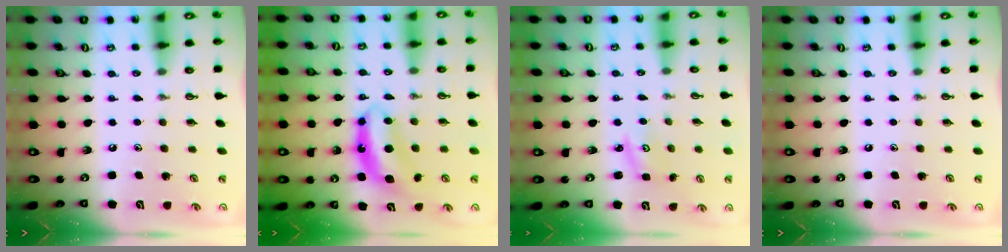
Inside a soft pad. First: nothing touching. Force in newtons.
{"total": 7.5, "press": 7.5, "slide": 0.2}
{"total": 3.0, "press": 2.9, "slide": 0.4}
{"total": 0.0}